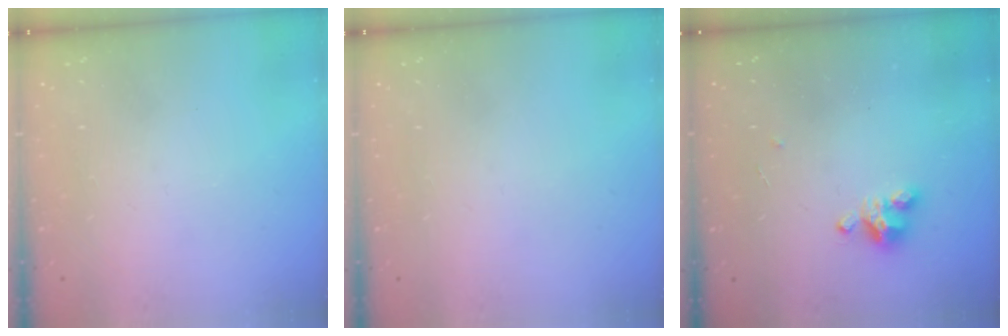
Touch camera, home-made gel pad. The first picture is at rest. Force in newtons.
{"total": 0.0}
{"total": 5.5, "press": 5.5, "slide": 0.4}